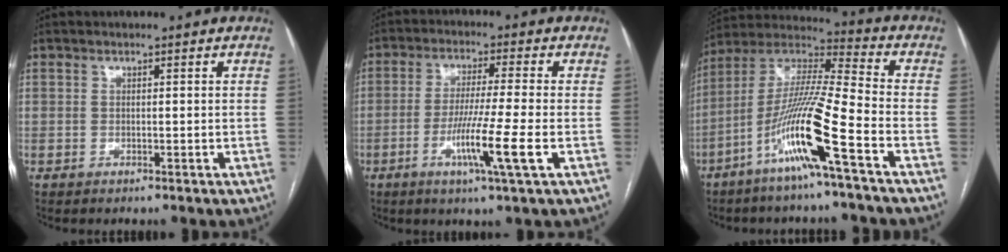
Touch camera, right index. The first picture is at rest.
{"total": 9.2, "force": [-3.1, -1.2, 8.6], "torque": [-0.161, -0.022, -0.059]}
{"total": 15.1, "force": [-7.0, -1.0, 13.3], "torque": [-0.268, -0.010, -0.141]}